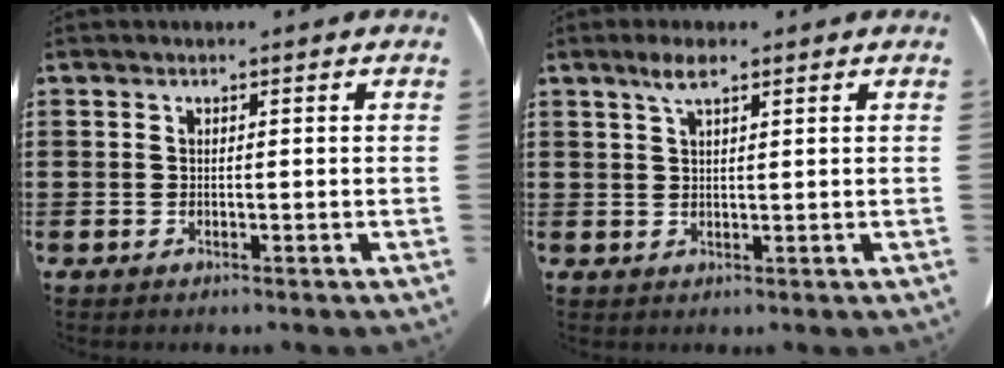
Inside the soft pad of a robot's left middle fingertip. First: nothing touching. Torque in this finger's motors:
{"motor_torque": [0.56, 0.08, 0.07, 0.04]}